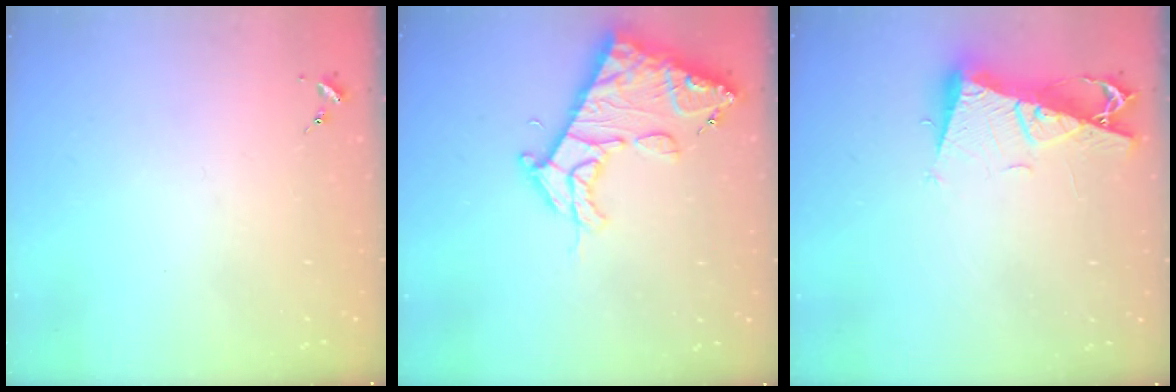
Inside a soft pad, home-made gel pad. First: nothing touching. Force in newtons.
{"total": 15.7, "press": 15.6, "slide": 1.7}
{"total": 10.6, "press": 10.5, "slide": 1.3}